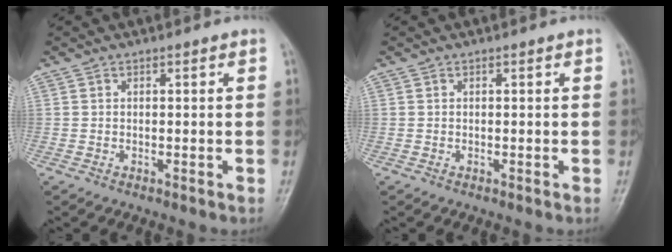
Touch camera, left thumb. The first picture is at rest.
{"total": 0.0}